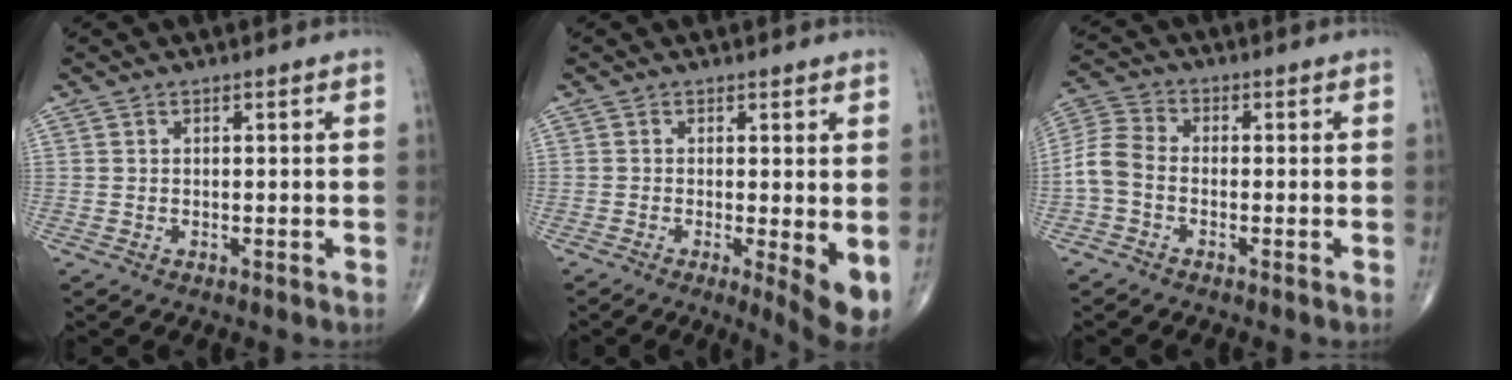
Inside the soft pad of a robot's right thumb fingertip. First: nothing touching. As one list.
[{"total": 6.0, "force": [-0.7, 1.4, 5.8], "torque": [-0.086, -0.017, -0.013]}, {"total": 5.9, "force": [-1.5, 4.1, 3.9], "torque": [-0.080, 0.017, -0.048]}]